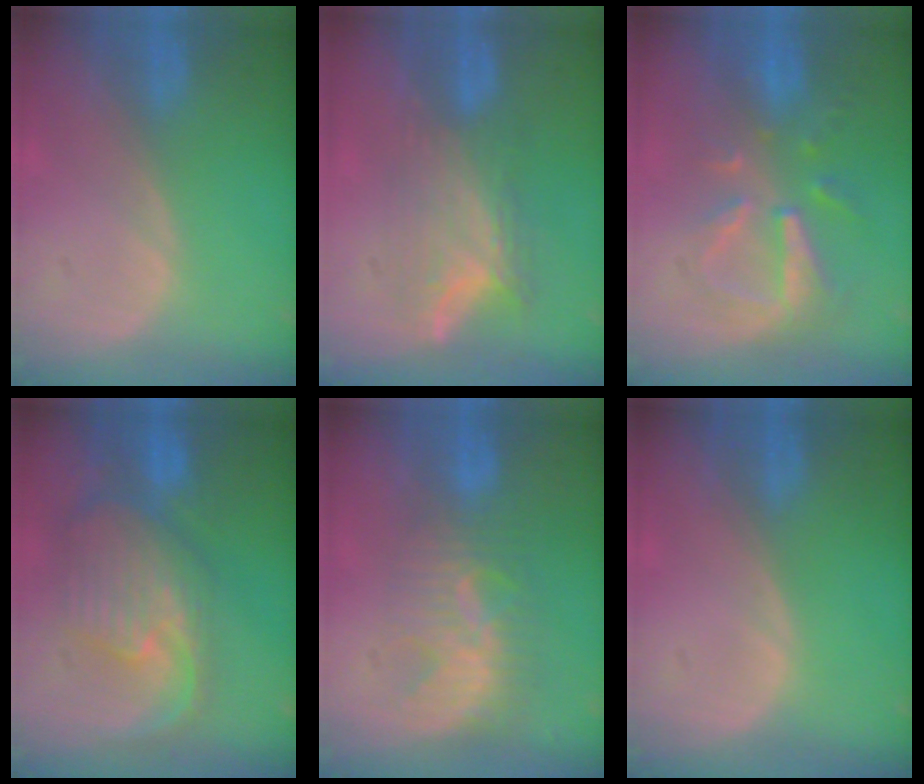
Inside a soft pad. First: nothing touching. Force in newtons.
{"total": 7.9, "press": 6.8, "slide": 4.0}
{"total": 8.1, "press": 7.3, "slide": 3.5}
{"total": 10.5, "press": 9.4, "slide": 4.8}
{"total": 8.8, "press": 7.6, "slide": 4.4}
{"total": 0.0}